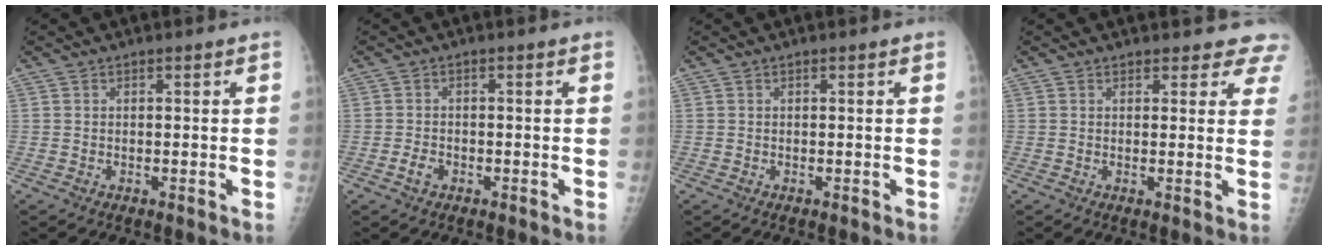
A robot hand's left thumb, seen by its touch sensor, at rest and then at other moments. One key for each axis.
{"total": 2.0, "fx": -1.0, "fy": 1.3, "fz": 1.1, "tx": -0.021, "ty": 0.005, "tz": -0.018}
{"total": 0.0}
{"total": 5.9, "fx": 5.4, "fy": 2.5, "fz": 0.2, "tx": 0.052, "ty": -0.021, "tz": 0.032}